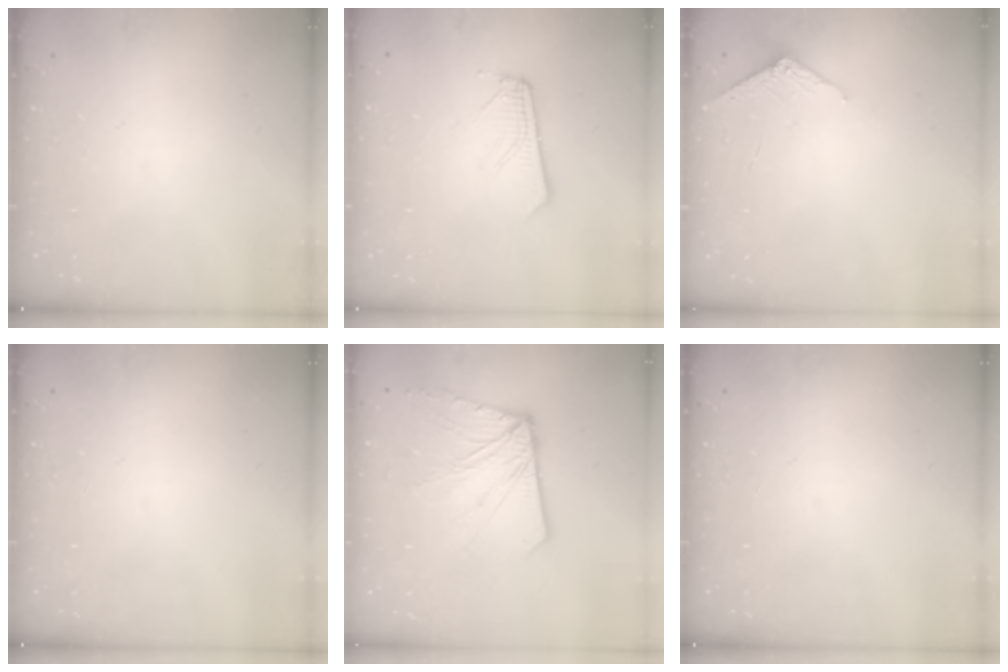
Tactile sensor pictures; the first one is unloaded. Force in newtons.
{"total": 3.8, "press": 3.8, "slide": 0.3}
{"total": 2.9, "press": 2.9, "slide": 0.3}
{"total": 0.0}
{"total": 10.6, "press": 10.5, "slide": 1.4}
{"total": 0.0}